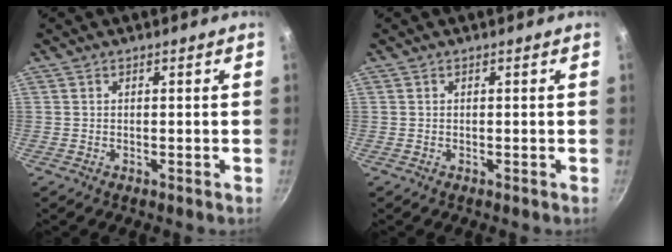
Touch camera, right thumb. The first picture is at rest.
{"total": 0.0}